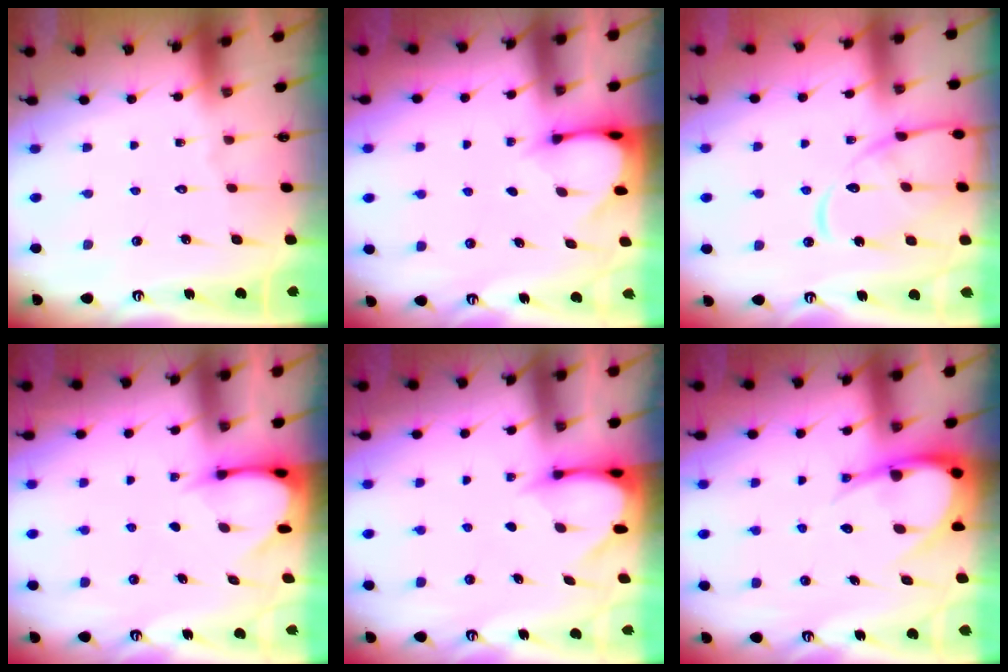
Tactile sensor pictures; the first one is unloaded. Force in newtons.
{"total": 3.3, "press": 3.3, "slide": 0.3}
{"total": 14.6, "press": 14.5, "slide": 1.3}
{"total": 3.4, "press": 3.4, "slide": 0.3}
{"total": 3.3, "press": 3.3, "slide": 0.3}
{"total": 10.0, "press": 9.9, "slide": 0.9}